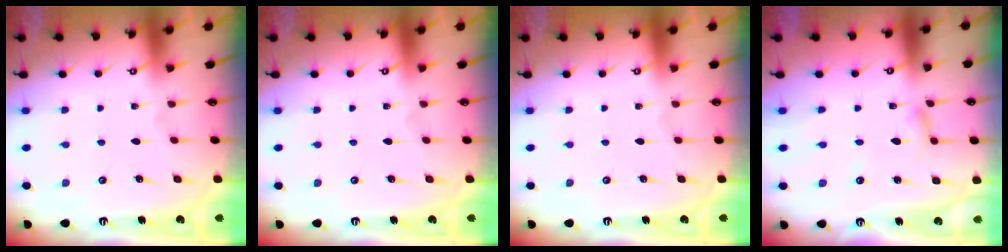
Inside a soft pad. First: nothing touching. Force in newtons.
{"total": 0.0}
{"total": 0.0}
{"total": 2.7, "press": 2.7, "slide": 0.3}